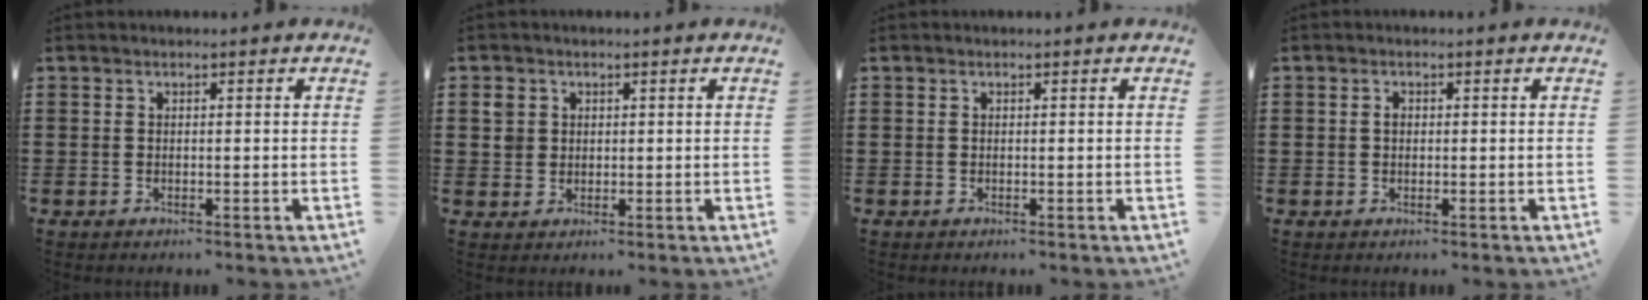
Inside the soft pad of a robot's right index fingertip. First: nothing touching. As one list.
[{"total": 2.6, "force": [0.8, 2.4, 0.6], "torque": [-0.023, 0.011, 0.015]}, {"total": 0.0}, {"total": 1.1, "force": [0.1, 0.7, 0.8], "torque": [-0.017, 0.003, 0.001]}]